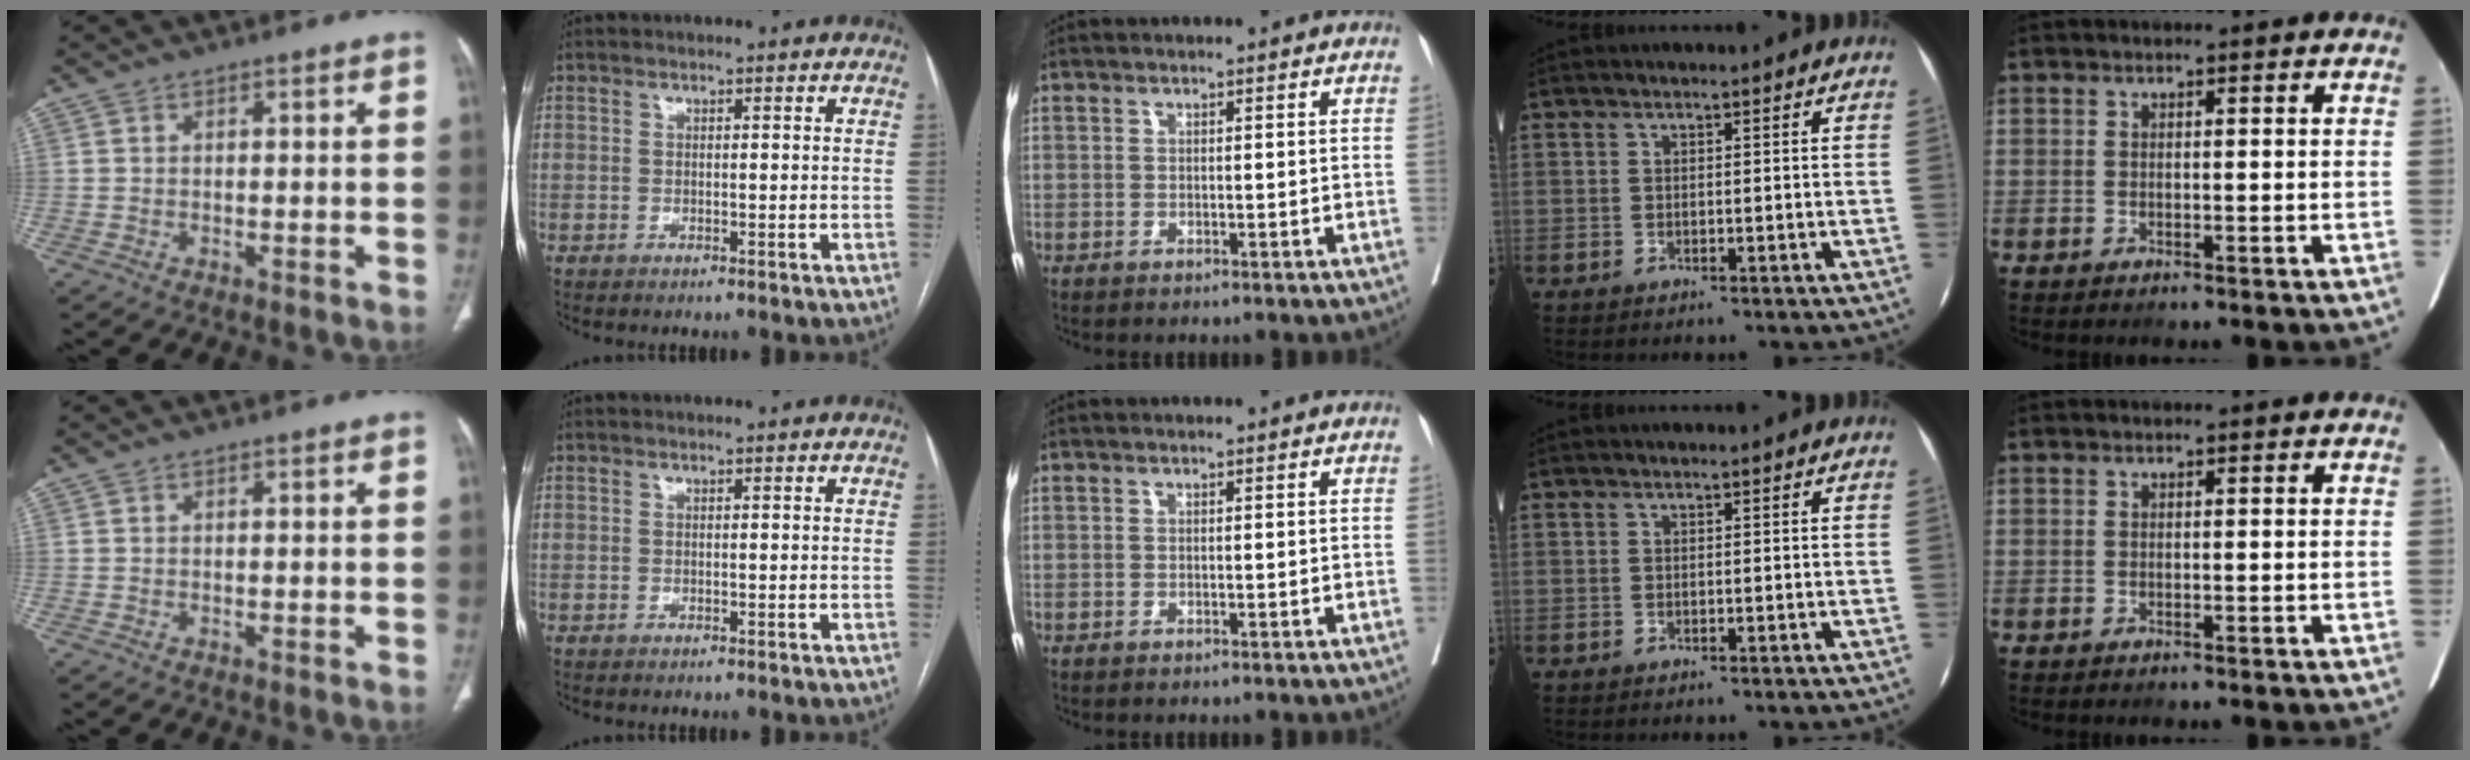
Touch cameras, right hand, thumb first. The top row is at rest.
{}